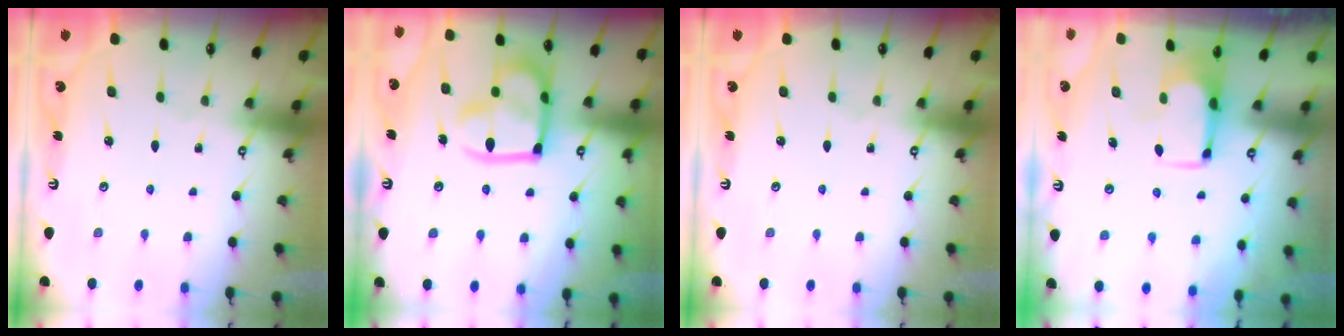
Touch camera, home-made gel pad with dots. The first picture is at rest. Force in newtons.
{"total": 18.0, "press": 17.9, "slide": 2.0}
{"total": 0.0}
{"total": 3.1, "press": 3.1, "slide": 0.4}